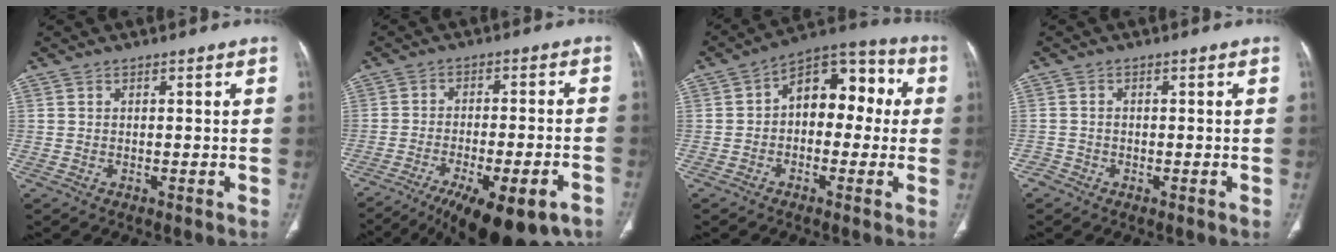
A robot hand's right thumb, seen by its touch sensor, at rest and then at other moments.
{"total": 18.5, "force": [-12.5, 5.1, 12.7], "torque": [-0.162, 0.033, -0.183]}
{"total": 12.6, "force": [0.9, 8.1, 9.6], "torque": [-0.088, 0.045, -0.005]}
{"total": 1.4, "force": [-1.0, 1.0, -0.2], "torque": [0.008, 0.005, -0.025]}